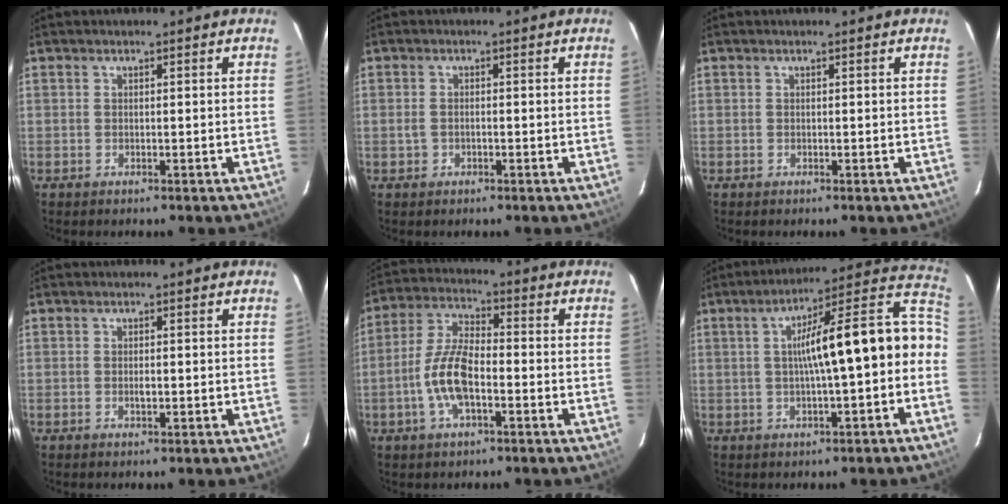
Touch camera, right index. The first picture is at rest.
{"total": 1.6, "force": [-0.6, 1.2, 0.8], "torque": [-0.017, 0.002, -0.009]}
{"total": 0.0}
{"total": 1.2, "force": [-0.2, 0.6, 1.0], "torque": [-0.017, 0.000, -0.004]}
{"total": 9.7, "force": [-3.0, 3.9, 8.4], "torque": [-0.179, 0.007, -0.060]}
{"total": 17.0, "force": [-0.8, 3.1, 16.7], "torque": [-0.222, 0.041, -0.009]}